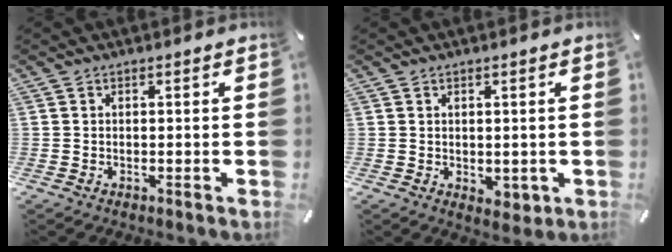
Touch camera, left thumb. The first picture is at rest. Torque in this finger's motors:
{"motor_torque": [-0.03, 0.09, 0.40, 0.06, 0.01]}